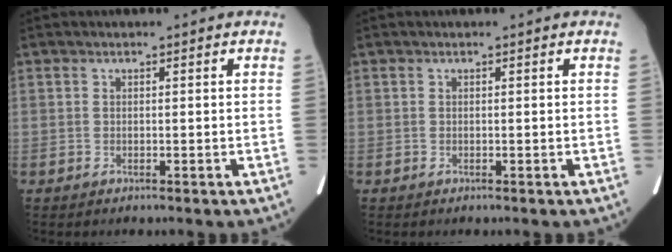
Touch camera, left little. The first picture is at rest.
{"total": 0.0}